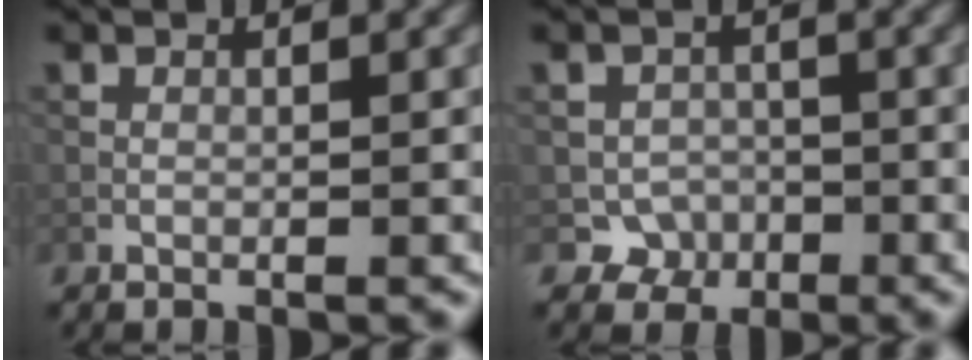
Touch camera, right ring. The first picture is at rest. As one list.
[{"total": 2.7, "force": [-1.2, 2.4, 0.3], "torque": [0.011, 0.006, -0.015]}]